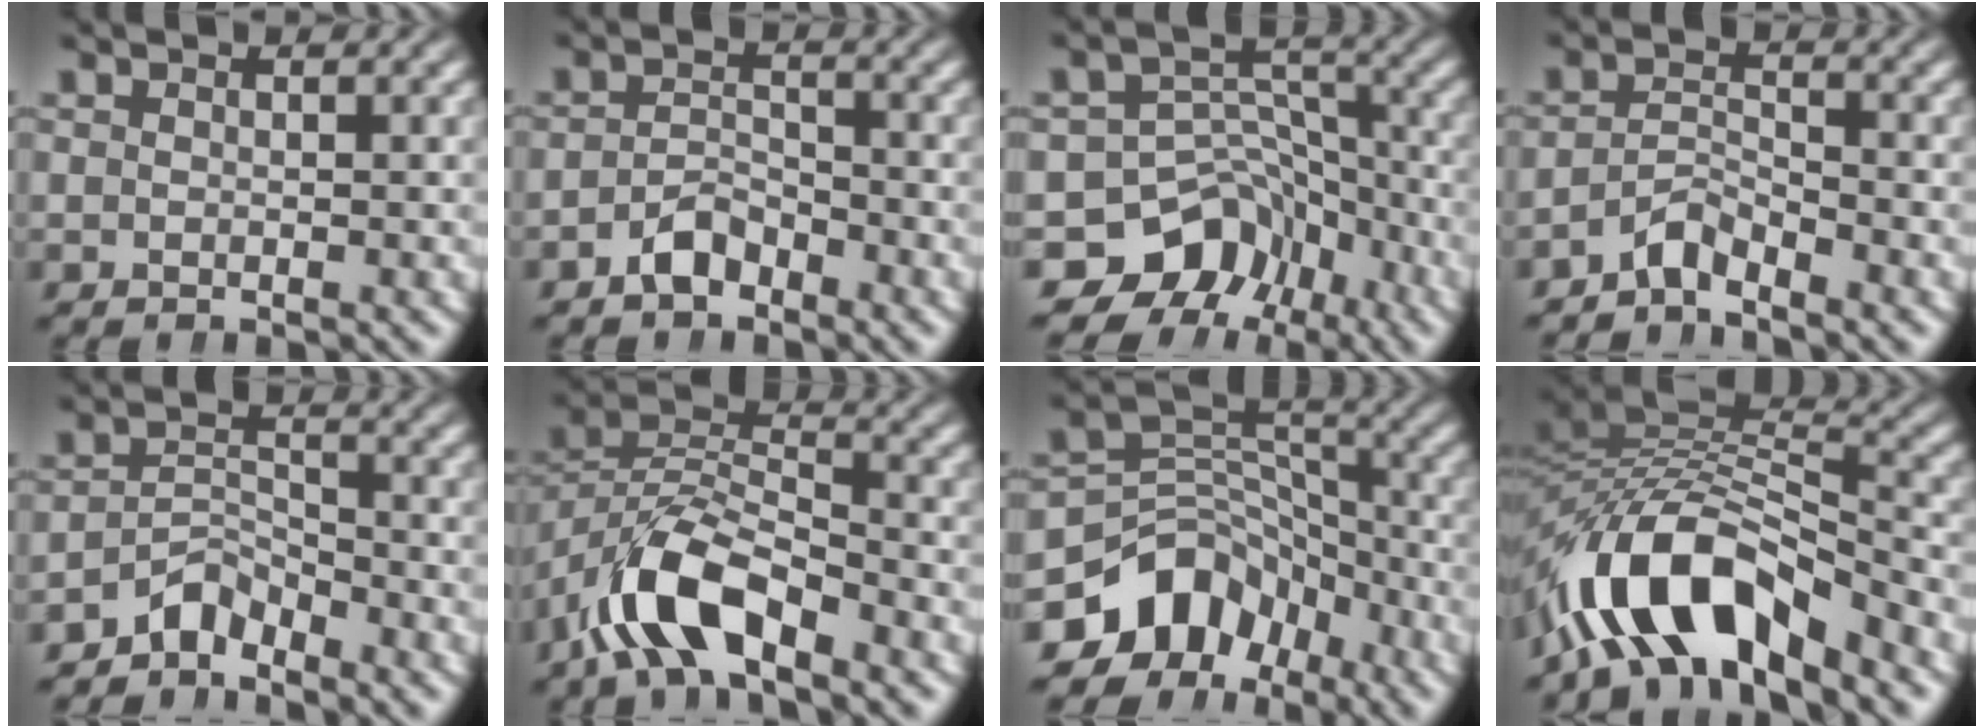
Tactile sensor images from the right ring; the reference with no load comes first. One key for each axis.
{"total": 2.9, "fx": -2.3, "fy": 1.4, "fz": 1.0, "tx": -0.014, "ty": -0.006, "tz": -0.038}
{"total": 13.6, "fx": -5.9, "fy": 11.1, "fz": 5.2, "tx": -0.090, "ty": -0.055, "tz": -0.087}
{"total": 3.5, "fx": -2.7, "fy": 1.6, "fz": 1.4, "tx": -0.028, "ty": -0.009, "tz": -0.049}
{"total": 4.3, "fx": -3.3, "fy": 2.4, "fz": 1.5, "tx": -0.022, "ty": -0.010, "tz": -0.058}
{"total": 6.5, "fx": -2.3, "fy": 4.2, "fz": 4.4, "tx": -0.100, "ty": -0.020, "tz": -0.036}
{"total": 10.9, "fx": -4.4, "fy": 8.5, "fz": 5.4, "tx": -0.078, "ty": -0.021, "tz": -0.072}
{"total": 10.1, "fx": -3.4, "fy": 6.4, "fz": 7.1, "tx": -0.155, "ty": -0.039, "tz": -0.044}